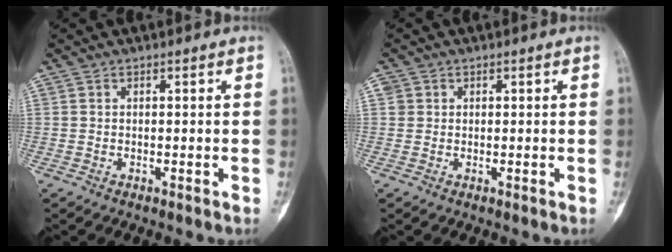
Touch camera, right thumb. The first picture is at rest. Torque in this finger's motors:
{"motor_torque": [-0.18, -0.29, 0.15, -0.02, -0.03]}